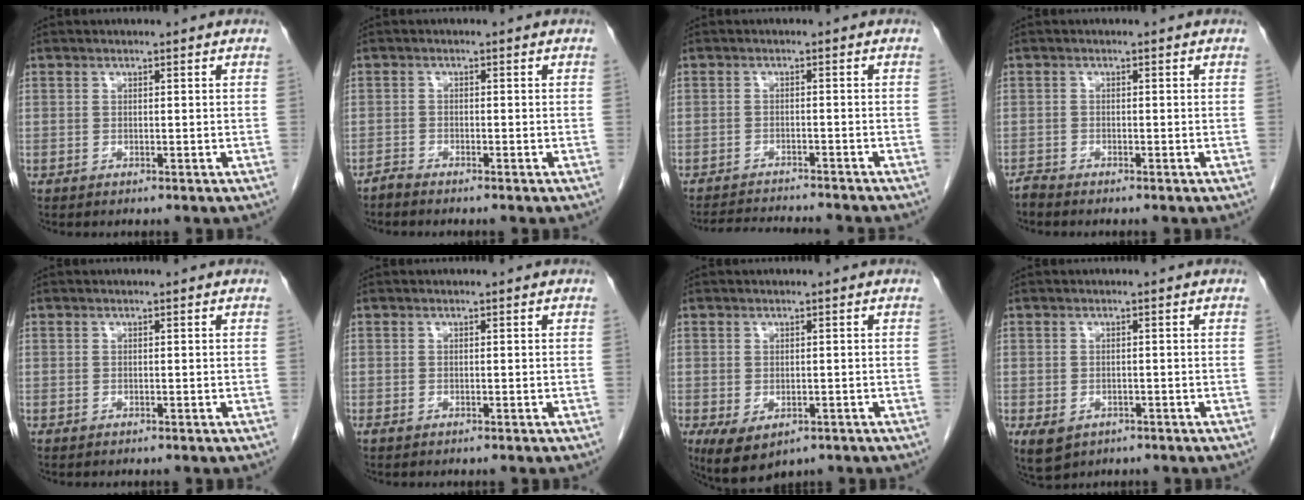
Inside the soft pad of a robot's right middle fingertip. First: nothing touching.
{"total": 1.2, "force": [-1.2, -0.1, 0.1], "torque": [-0.005, -0.002, -0.025]}
{"total": 8.9, "force": [-8.5, 0.2, 2.5], "torque": [-0.035, -0.007, -0.122]}
{"total": 1.1, "force": [-1.1, -0.1, 0.0], "torque": [-0.005, -0.005, -0.023]}
{"total": 0.0}
{"total": 0.0}
{"total": 5.9, "force": [-3.0, 3.2, 3.9], "torque": [-0.065, -0.012, -0.040]}
{"total": 4.1, "force": [-2.3, 2.8, 1.9], "torque": [-0.037, -0.005, -0.028]}